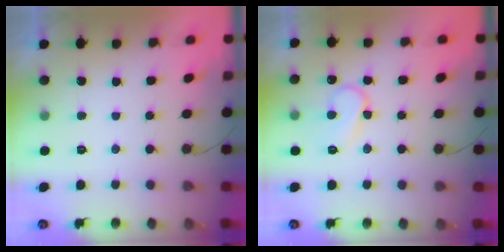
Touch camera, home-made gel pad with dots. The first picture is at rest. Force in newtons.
{"total": 10.0, "press": 9.9, "slide": 1.1}